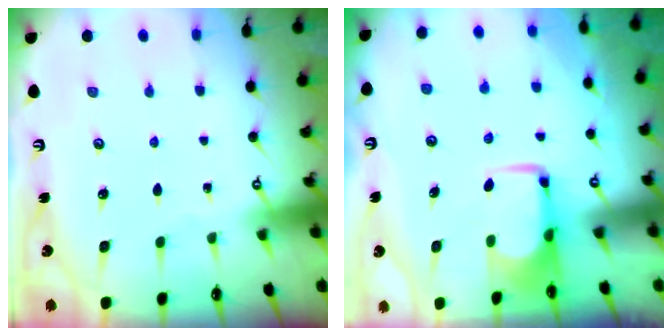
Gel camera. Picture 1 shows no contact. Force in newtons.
{"total": 2.0, "press": 1.9, "slide": 0.4}